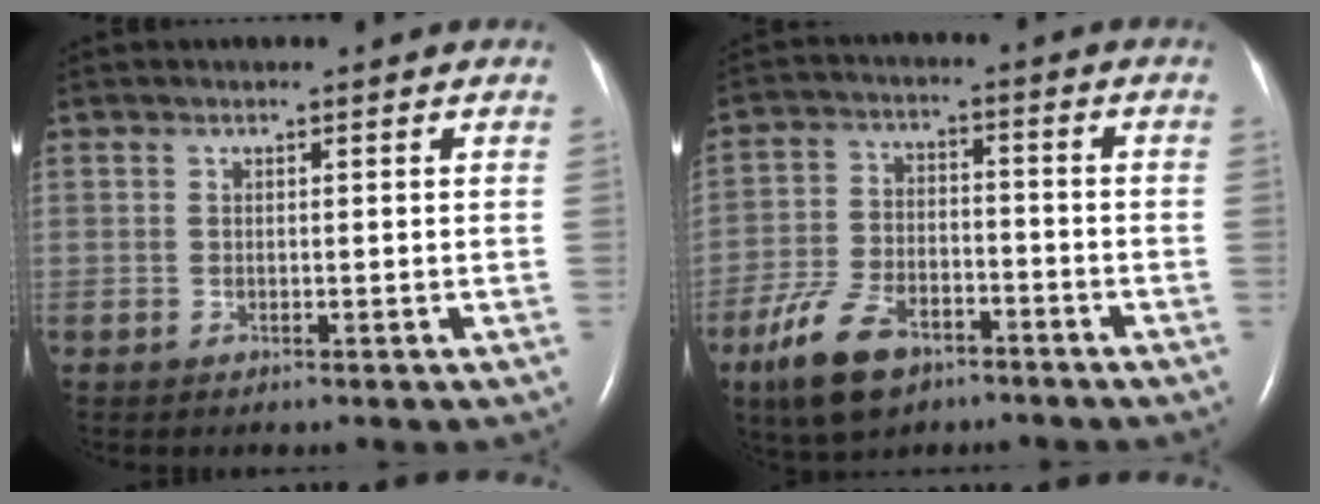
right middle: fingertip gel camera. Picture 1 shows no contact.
{"total": 10.7, "force": [-6.7, 5.1, 6.5], "torque": [-0.144, -0.006, -0.121]}